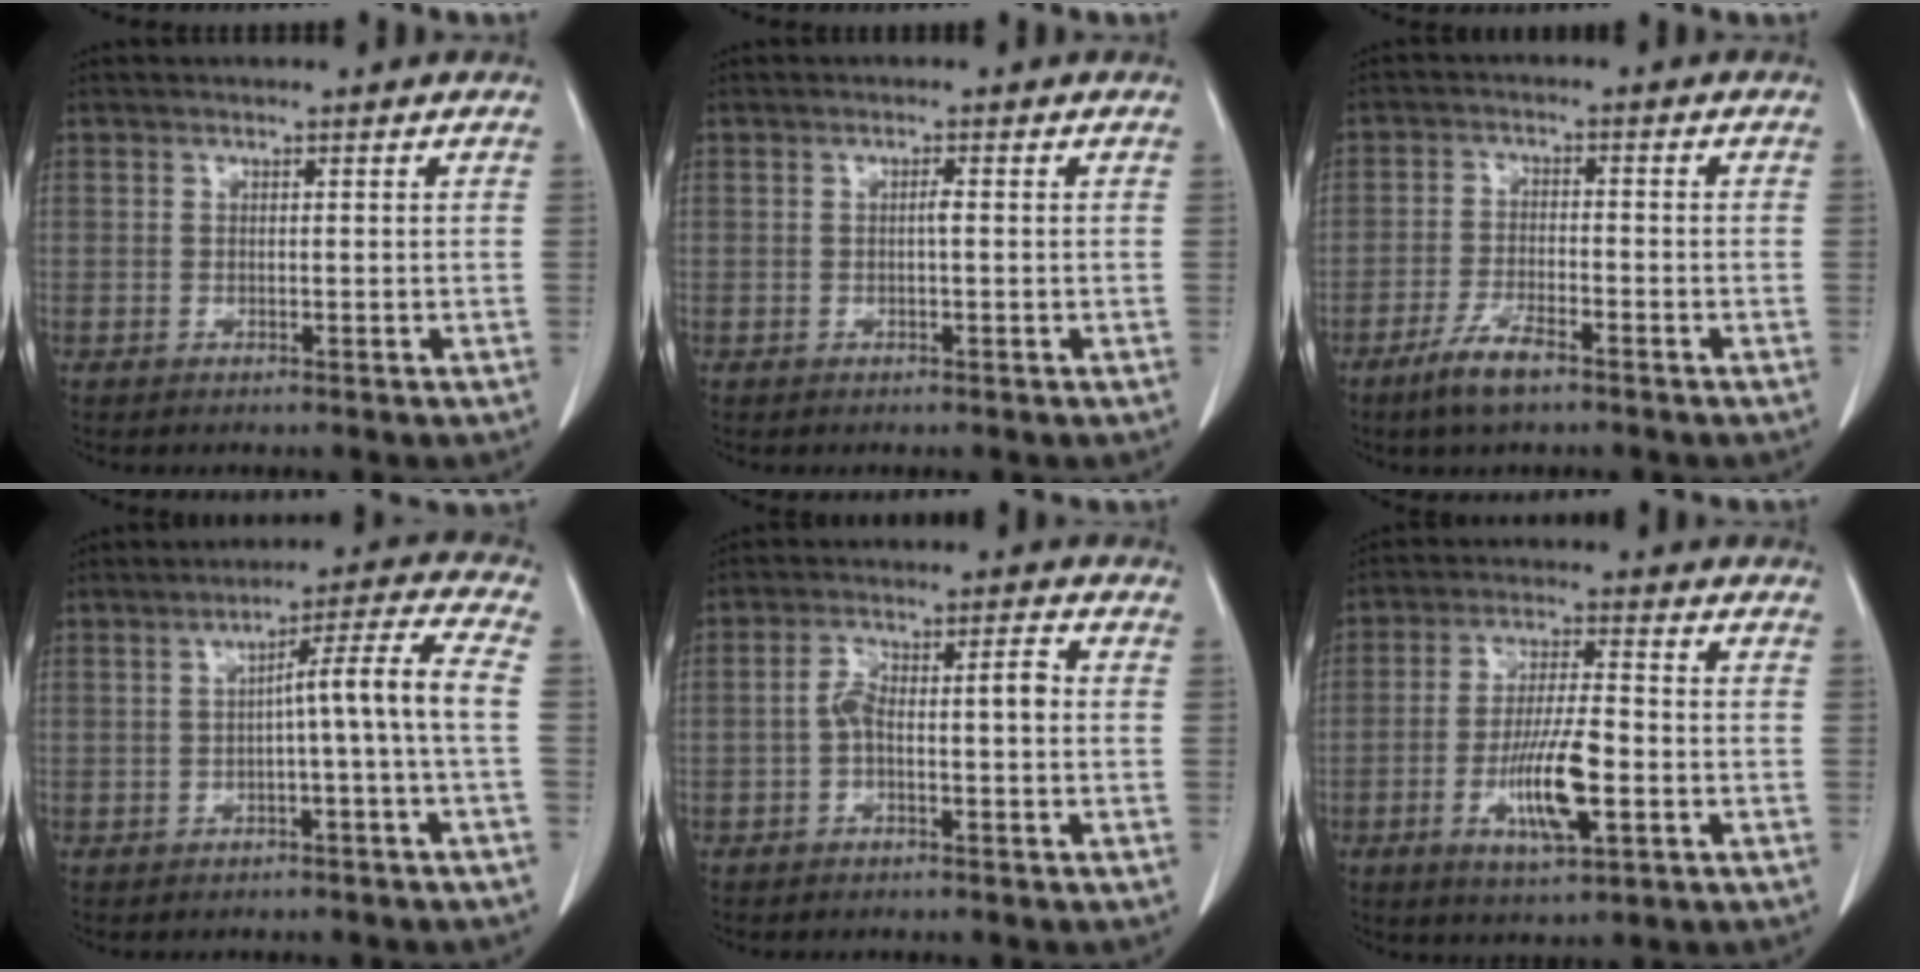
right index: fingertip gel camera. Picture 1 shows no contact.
{"total": 0.8, "force": [-0.1, 0.0, 0.8], "torque": [-0.015, 0.001, -0.001]}
{"total": 5.7, "force": [-4.1, 1.1, 3.9], "torque": [-0.082, -0.006, -0.074]}
{"total": 7.2, "force": [-1.0, -1.4, 7.0], "torque": [-0.104, 0.022, -0.012]}
{"total": 5.4, "force": [-0.9, 1.5, 5.1], "torque": [-0.097, 0.031, -0.015]}
{"total": 9.7, "force": [-3.1, 1.9, 9.0], "torque": [-0.170, -0.006, -0.054]}